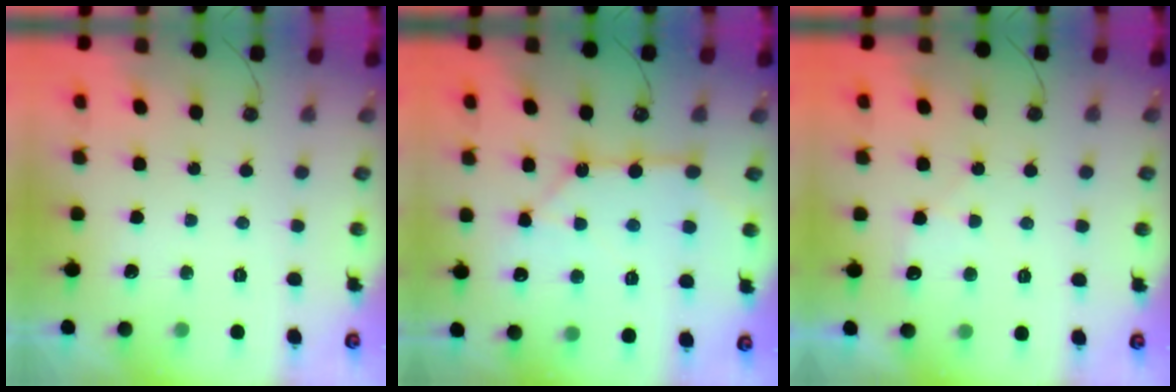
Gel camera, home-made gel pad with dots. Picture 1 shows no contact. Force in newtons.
{"total": 11.6, "press": 11.5, "slide": 1.1}
{"total": 4.2, "press": 4.2, "slide": 0.6}